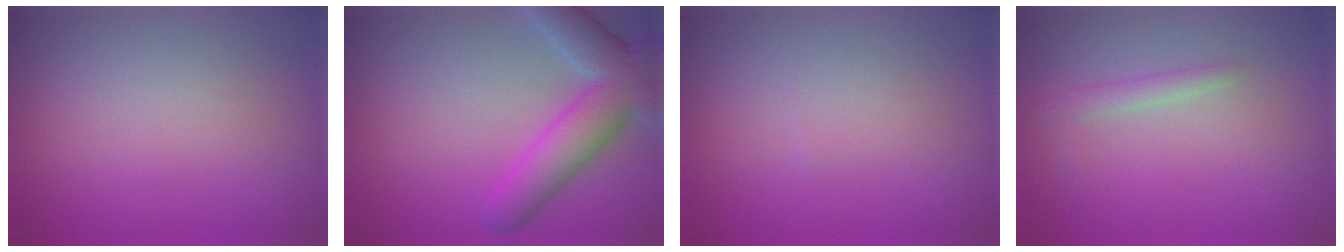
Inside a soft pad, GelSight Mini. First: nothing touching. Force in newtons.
{"total": 6.6, "press": 6.5, "slide": 0.4}
{"total": 0.0}
{"total": 1.6, "press": 1.6, "slide": 0.1}